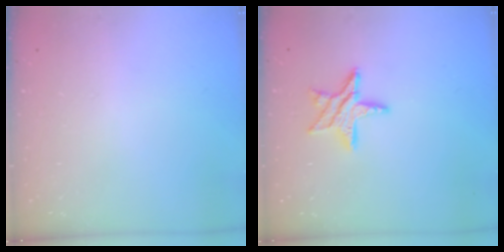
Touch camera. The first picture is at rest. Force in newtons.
{"total": 10.5, "press": 10.4, "slide": 0.8}